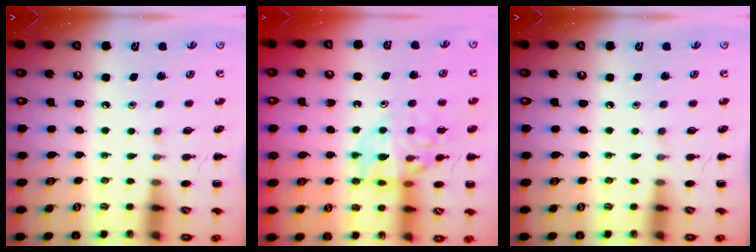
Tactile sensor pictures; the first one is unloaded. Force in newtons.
{"total": 13.0, "press": 12.9, "slide": 1.9}
{"total": 0.0}